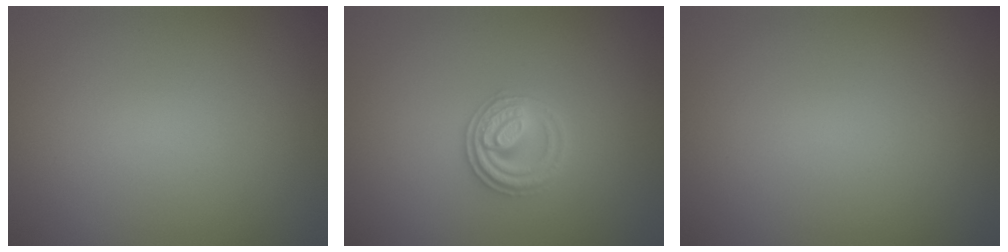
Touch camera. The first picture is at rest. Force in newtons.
{"total": 2.8, "press": 2.6, "slide": 1.0}
{"total": 0.0}